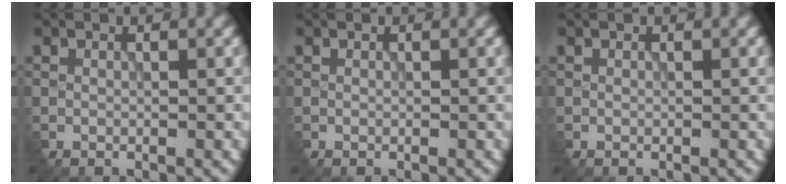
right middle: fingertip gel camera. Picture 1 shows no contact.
{"total": 0.0}
{"total": 0.0}